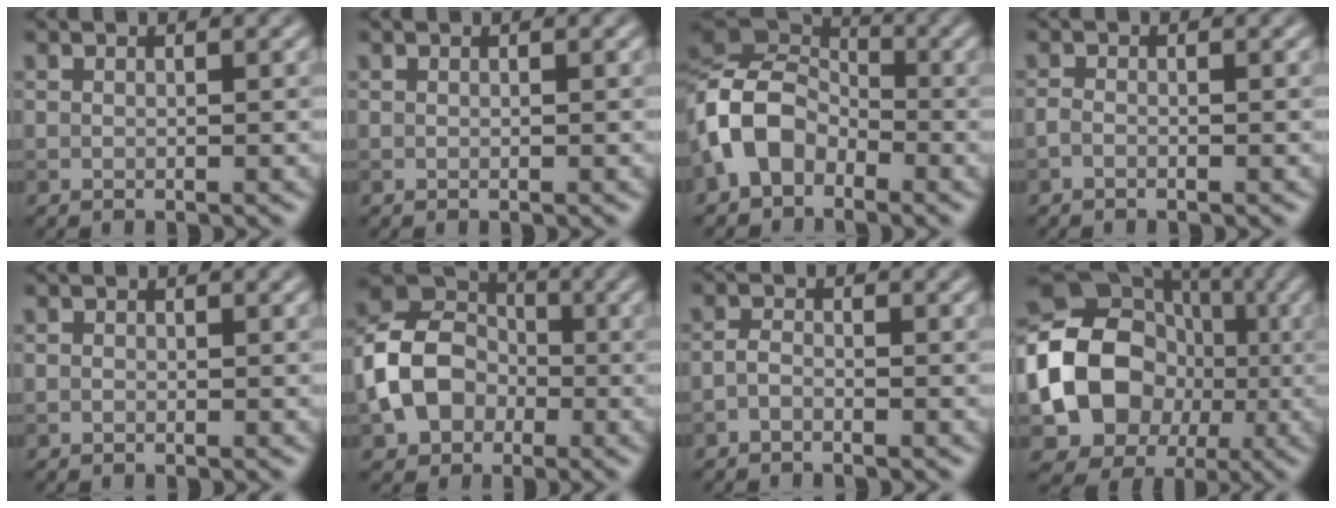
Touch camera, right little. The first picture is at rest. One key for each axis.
{"total": 0.0}
{"total": 6.7, "fx": -2.6, "fy": 4.7, "fz": 3.9, "tx": -0.082, "ty": 0.011, "tz": -0.068}
{"total": 0.5, "fx": -0.4, "fy": 0.2, "fz": 0.3, "tx": -0.010, "ty": -0.001, "tz": -0.009}
{"total": 0.0}
{"total": 7.9, "fx": -1.7, "fy": 6.1, "fz": 4.7, "tx": -0.093, "ty": 0.003, "tz": -0.044}
{"total": 1.1, "fx": -0.8, "fy": 0.5, "fz": 0.6, "tx": -0.012, "ty": 0.003, "tz": -0.021}
{"total": 11.6, "fx": -1.3, "fy": 9.7, "fz": 6.1, "tx": -0.104, "ty": -0.007, "tz": -0.032}